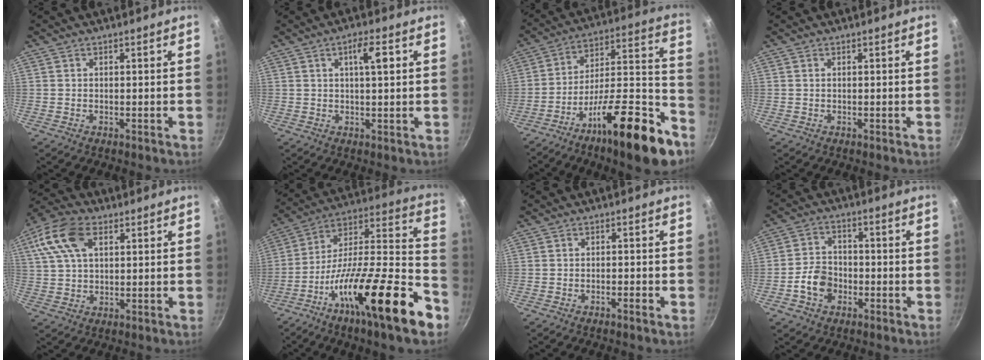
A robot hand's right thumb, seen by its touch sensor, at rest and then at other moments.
{"total": 5.0, "force": [1.4, 1.2, 4.7], "torque": [-0.072, 0.001, 0.021]}
{"total": 25.2, "force": [-14.8, 7.2, 19.1], "torque": [-0.235, 0.095, -0.242]}
{"total": 0.0}
{"total": 12.2, "force": [4.5, 7.3, 8.6], "torque": [-0.170, 0.012, 0.074]}
{"total": 28.9, "force": [-14.1, 7.0, 24.2], "torque": [-0.331, 0.073, -0.245]}
{"total": 1.4, "force": [-0.9, 0.2, 1.1], "torque": [-0.022, 0.009, -0.015]}
{"total": 6.9, "force": [-2.6, 5.2, 3.7], "torque": [-0.048, 0.027, -0.052]}